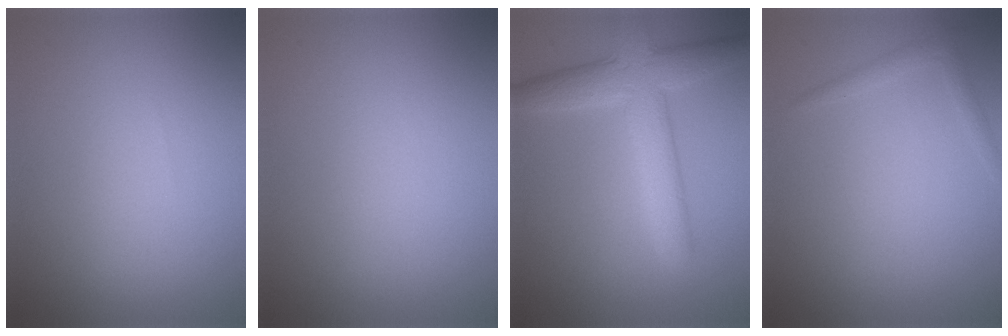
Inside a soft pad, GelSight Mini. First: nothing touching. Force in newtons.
{"total": 0.0}
{"total": 6.1, "press": 6.1, "slide": 0.3}
{"total": 1.1, "press": 1.1, "slide": 0.0}